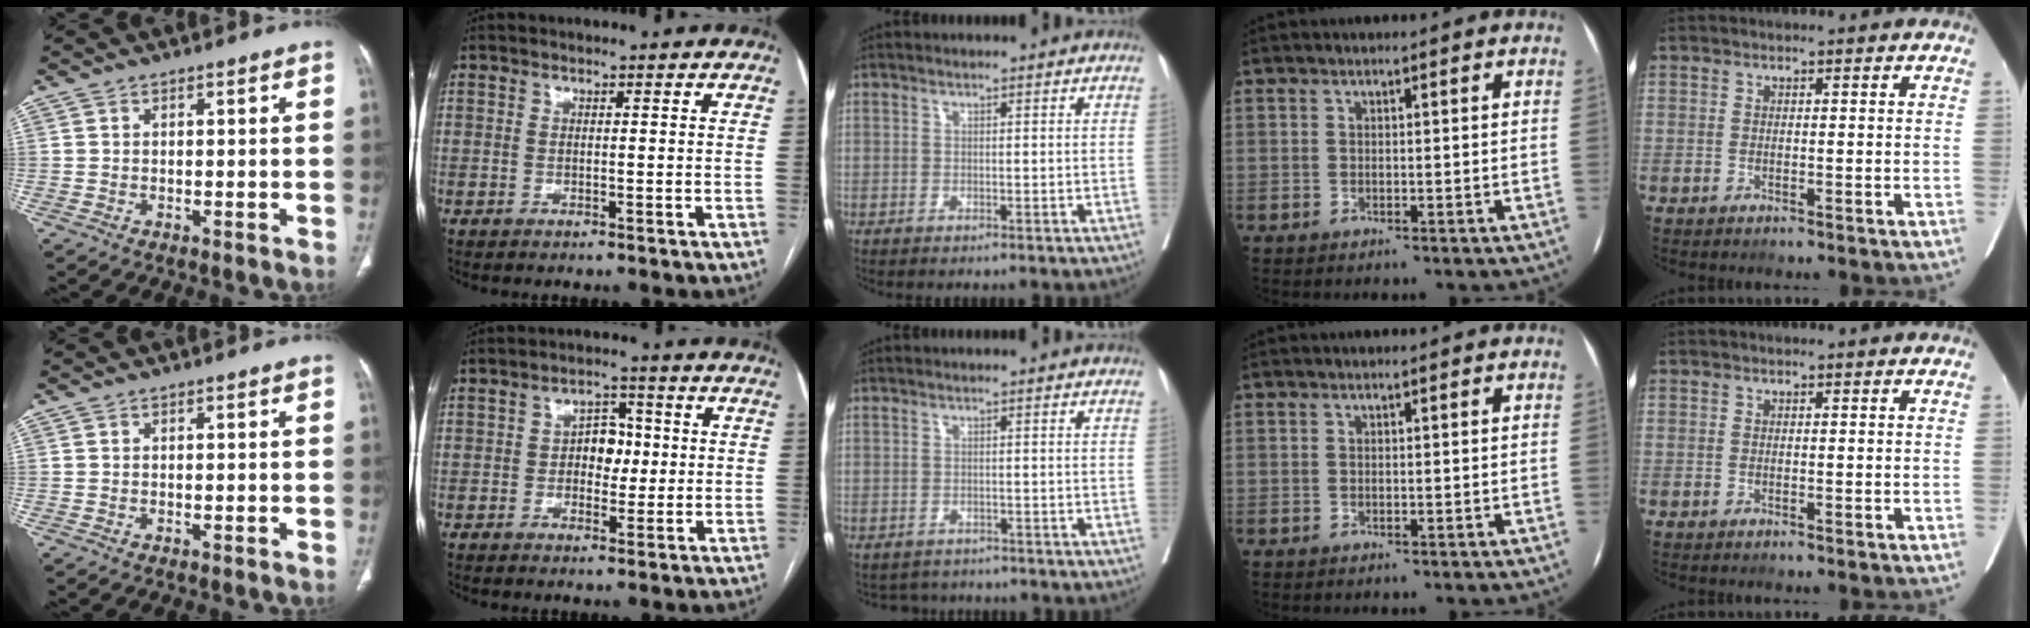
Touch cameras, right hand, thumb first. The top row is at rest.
{"index": {"total": 4.6, "force": [0.0, 3.0, 3.5], "torque": [-0.051, 0.015, 0.000]}, "middle": {"total": 3.1, "force": [-2.7, 1.5, -0.3], "torque": [0.004, 0.004, -0.040]}}